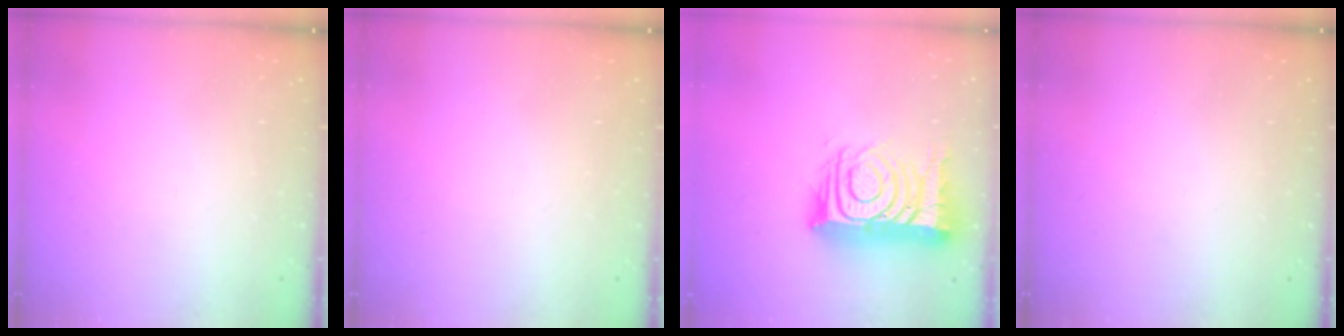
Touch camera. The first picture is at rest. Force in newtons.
{"total": 1.5, "press": 1.5, "slide": 0.1}
{"total": 17.6, "press": 17.5, "slide": 1.6}
{"total": 0.0}